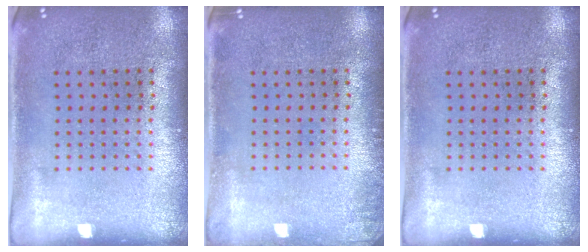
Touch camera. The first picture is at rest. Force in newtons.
{"total": 1.0, "press": 1.0, "slide": 0.2}
{"total": 0.0}